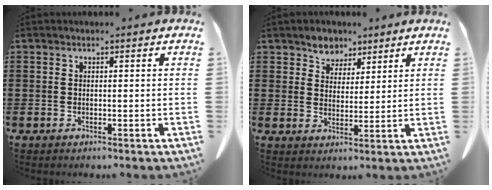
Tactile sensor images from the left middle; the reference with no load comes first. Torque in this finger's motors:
{"motor_torque": [1.24, 0.90, 0.08, 0.02]}